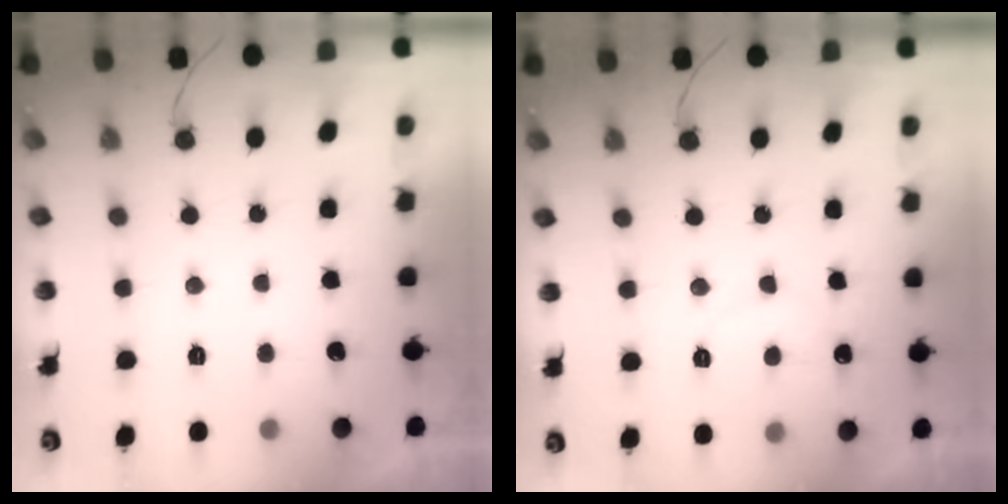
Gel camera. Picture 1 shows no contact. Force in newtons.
{"total": 7.1, "press": 7.1, "slide": 0.5}